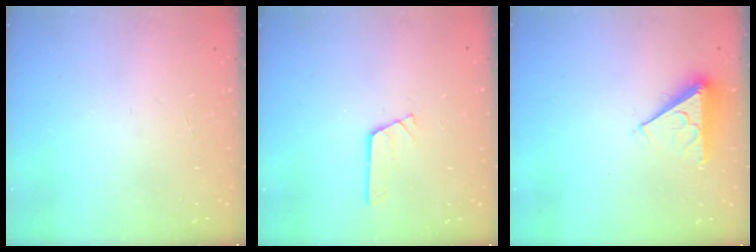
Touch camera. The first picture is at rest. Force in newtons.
{"total": 2.9, "press": 2.9, "slide": 0.2}
{"total": 6.0, "press": 6.0, "slide": 0.9}